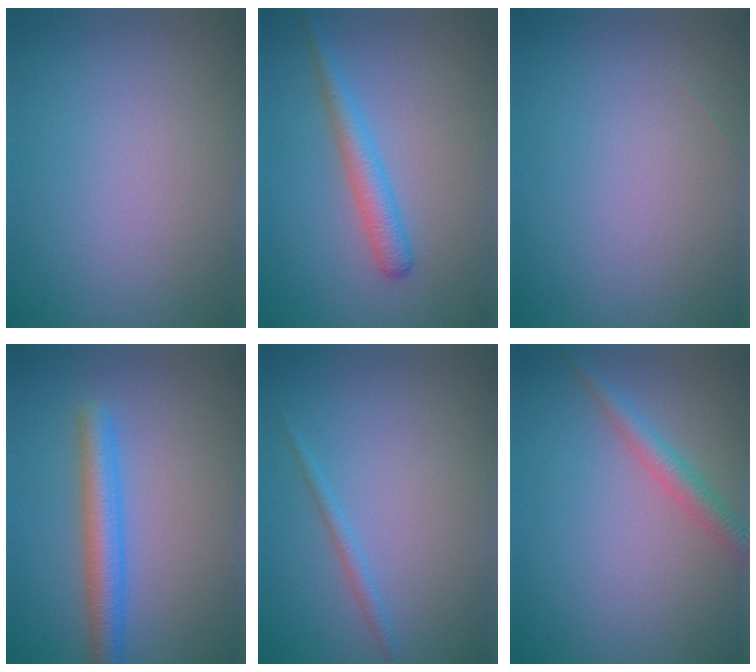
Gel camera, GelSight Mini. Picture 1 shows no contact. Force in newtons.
{"total": 2.8, "press": 2.8, "slide": 0.0}
{"total": 0.0}
{"total": 3.9, "press": 3.9, "slide": 0.0}
{"total": 1.1, "press": 1.1, "slide": 0.1}
{"total": 2.3, "press": 2.3, "slide": 0.1}